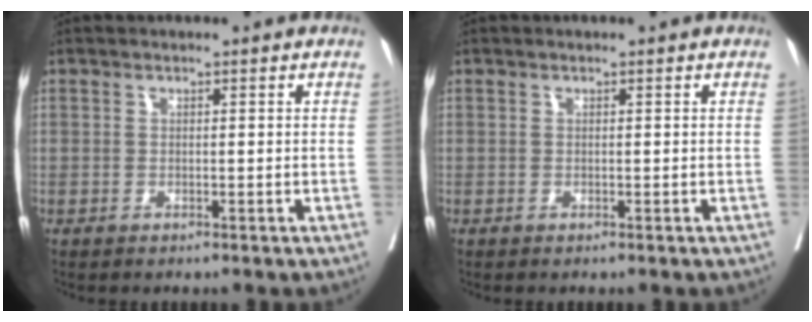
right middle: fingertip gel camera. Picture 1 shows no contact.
{"total": 0.0}